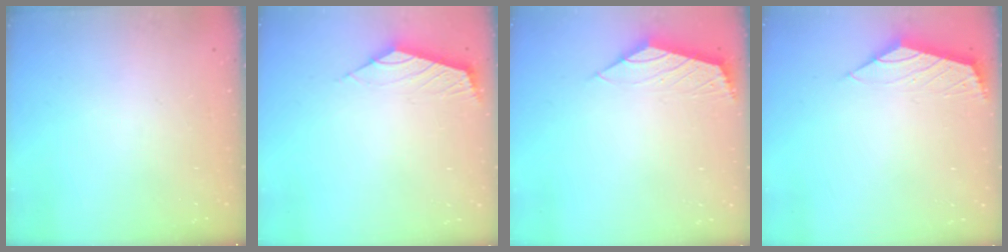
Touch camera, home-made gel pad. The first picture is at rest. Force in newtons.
{"total": 2.4, "press": 2.3, "slide": 0.6}
{"total": 2.1, "press": 2.0, "slide": 0.7}
{"total": 2.1, "press": 2.0, "slide": 0.7}